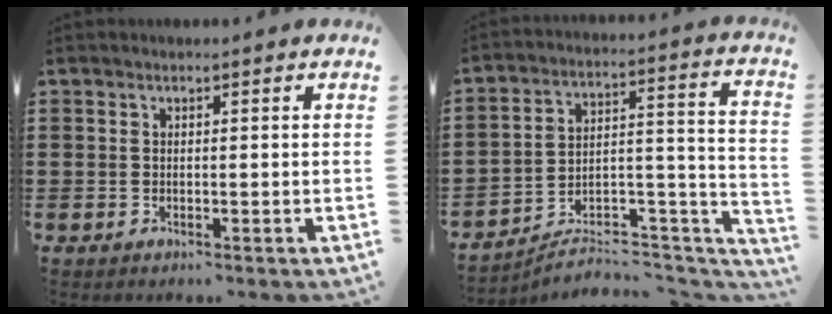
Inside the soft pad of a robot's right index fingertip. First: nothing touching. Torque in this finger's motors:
{"motor_torque": [-0.74, 0.37, -1.05, -0.21]}